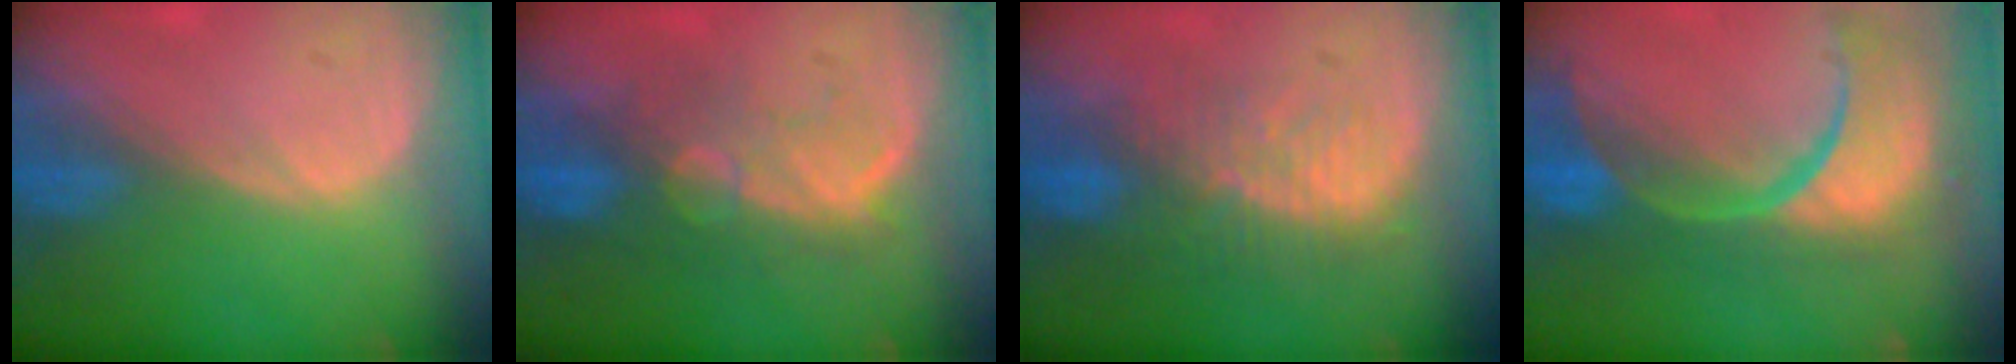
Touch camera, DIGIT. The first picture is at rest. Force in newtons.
{"total": 9.6, "press": 8.5, "slide": 4.4}
{"total": 10.0, "press": 8.5, "slide": 5.2}
{"total": 14.3, "press": 11.4, "slide": 8.7}